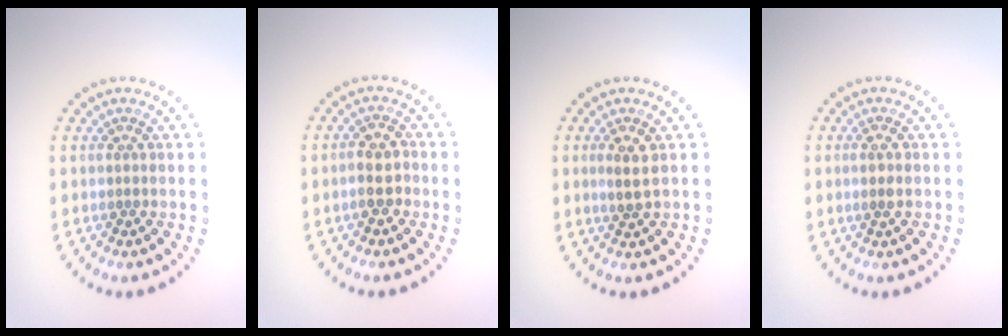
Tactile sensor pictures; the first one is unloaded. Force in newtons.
{"total": 2.3, "press": 2.2, "slide": 0.7}
{"total": 1.8, "press": 1.7, "slide": 0.8}
{"total": 1.0, "press": 0.7, "slide": 0.7}